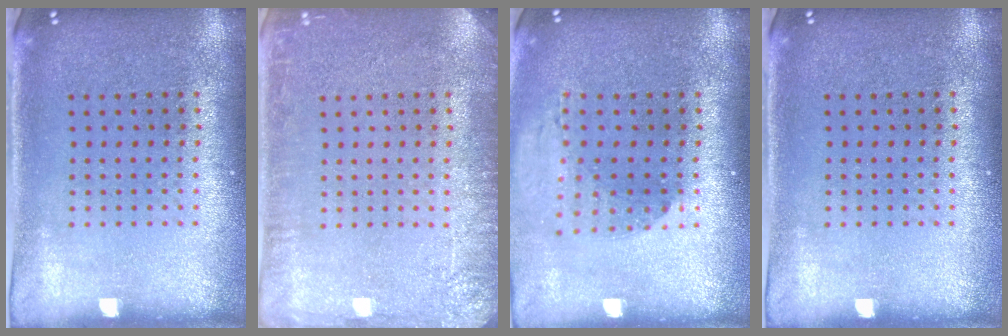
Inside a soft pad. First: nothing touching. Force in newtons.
{"total": 2.9, "press": 2.9, "slide": 0.4}
{"total": 1.3, "press": 1.3, "slide": 0.4}
{"total": 0.0}